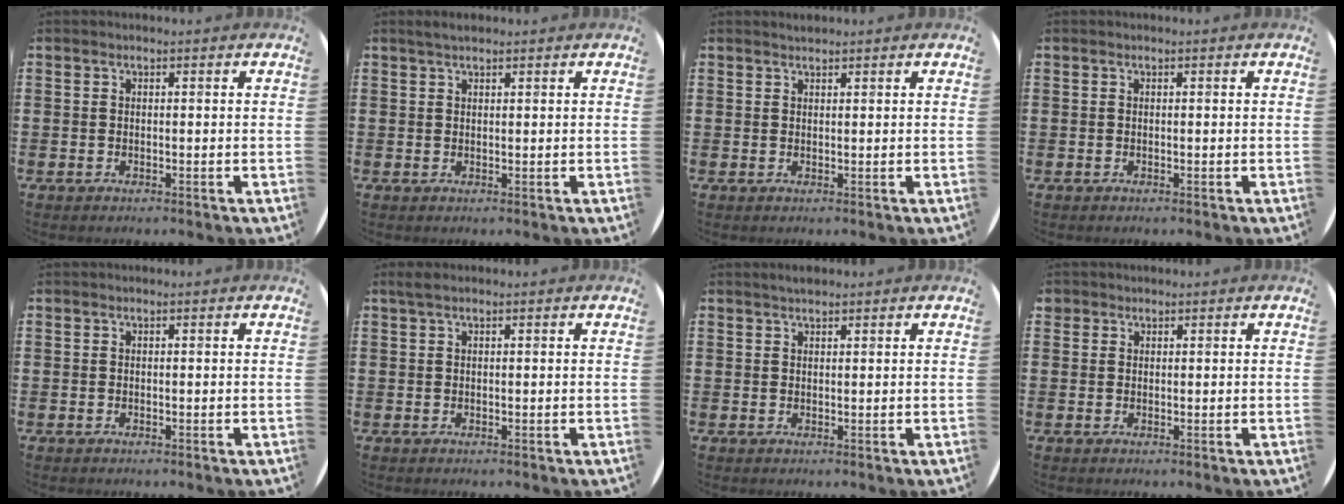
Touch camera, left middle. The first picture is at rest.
{"total": 1.3, "force": [1.1, 0.2, 0.5], "torque": [-0.010, 0.004, 0.020]}
{"total": 0.9, "force": [0.9, 0.0, 0.0], "torque": [0.001, 0.001, 0.017]}
{"total": 0.0}
{"total": 0.0}
{"total": 0.9, "force": [0.6, 0.2, 0.6], "torque": [-0.010, 0.004, 0.010]}
{"total": 1.3, "force": [1.2, 0.2, 0.3], "torque": [-0.006, 0.004, 0.022]}
{"total": 0.9, "force": [0.8, 0.5, -0.1], "torque": [0.002, 0.003, 0.015]}